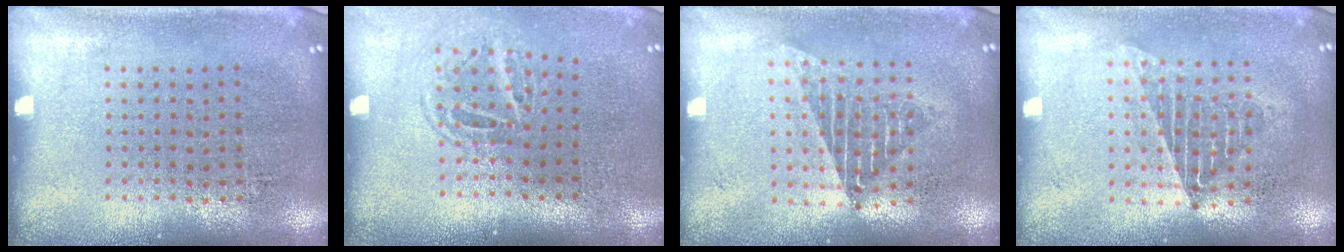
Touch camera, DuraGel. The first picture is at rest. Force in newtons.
{"total": 1.6, "press": 1.1, "slide": 1.2}
{"total": 1.5, "press": 1.3, "slide": 0.7}
{"total": 1.3, "press": 1.2, "slide": 0.5}